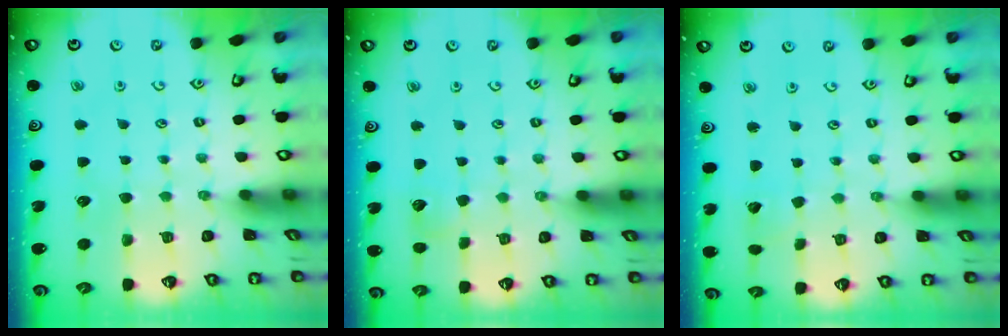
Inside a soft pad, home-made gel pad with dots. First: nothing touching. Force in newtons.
{"total": 4.8, "press": 4.8, "slide": 0.5}
{"total": 1.9, "press": 1.9, "slide": 0.2}